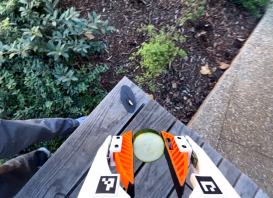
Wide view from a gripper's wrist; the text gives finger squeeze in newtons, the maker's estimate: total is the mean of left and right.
{"total": 8.7, "left": 8.5, "right": 8.9}